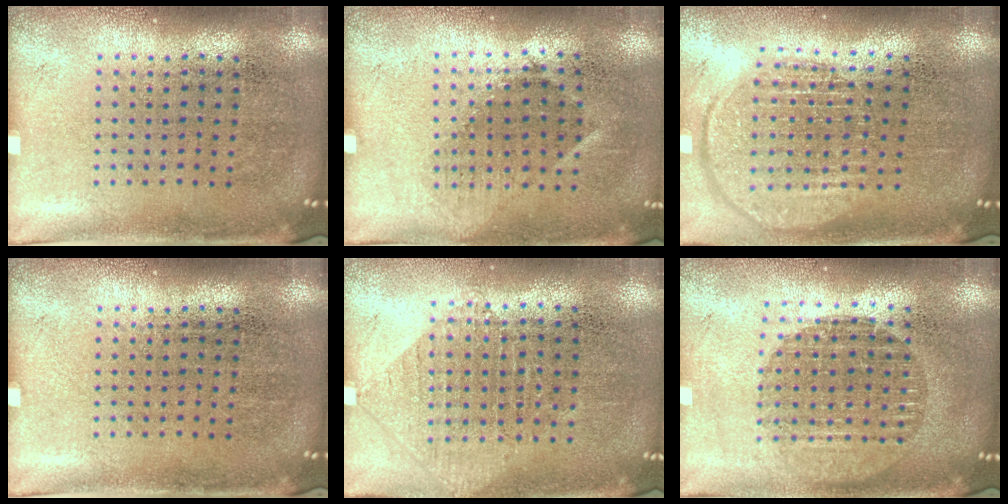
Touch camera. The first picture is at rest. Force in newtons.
{"total": 0.9, "press": 0.7, "slide": 0.5}
{"total": 1.9, "press": 1.7, "slide": 1.0}
{"total": 0.0}
{"total": 0.9, "press": 0.9, "slide": 0.2}
{"total": 1.6, "press": 1.4, "slide": 0.8}